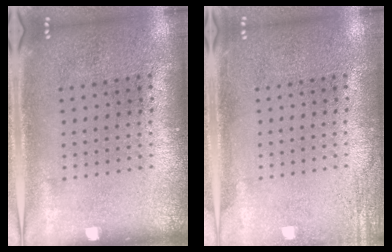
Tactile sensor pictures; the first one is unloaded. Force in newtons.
{"total": 1.8, "press": 1.8, "slide": 0.2}